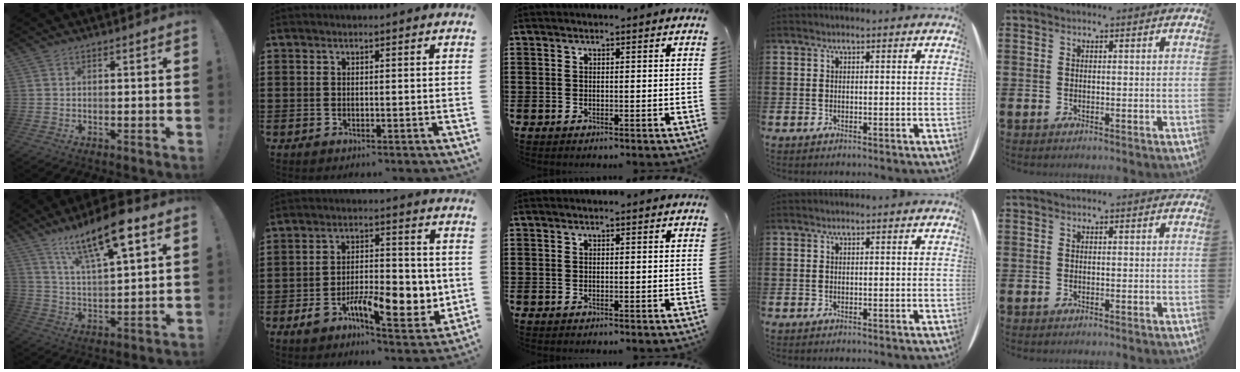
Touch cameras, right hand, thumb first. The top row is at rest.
{"thumb": {"total": 16.6, "force": [9.7, 4.9, 12.5], "torque": [-0.202, -0.049, 0.155]}, "index": {"total": 11.6, "force": [-3.4, 5.7, 9.5], "torque": [-0.155, 0.005, -0.054]}}